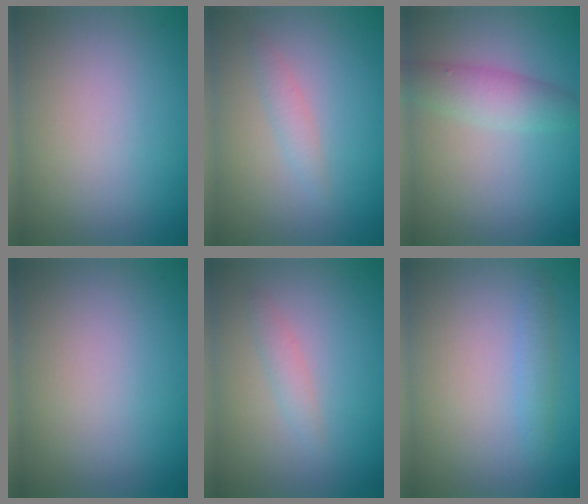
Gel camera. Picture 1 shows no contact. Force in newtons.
{"total": 1.3, "press": 1.3, "slide": 0.0}
{"total": 3.1, "press": 3.1, "slide": 0.1}
{"total": 0.0}
{"total": 1.2, "press": 1.2, "slide": 0.1}
{"total": 1.3, "press": 1.3, "slide": 0.0}